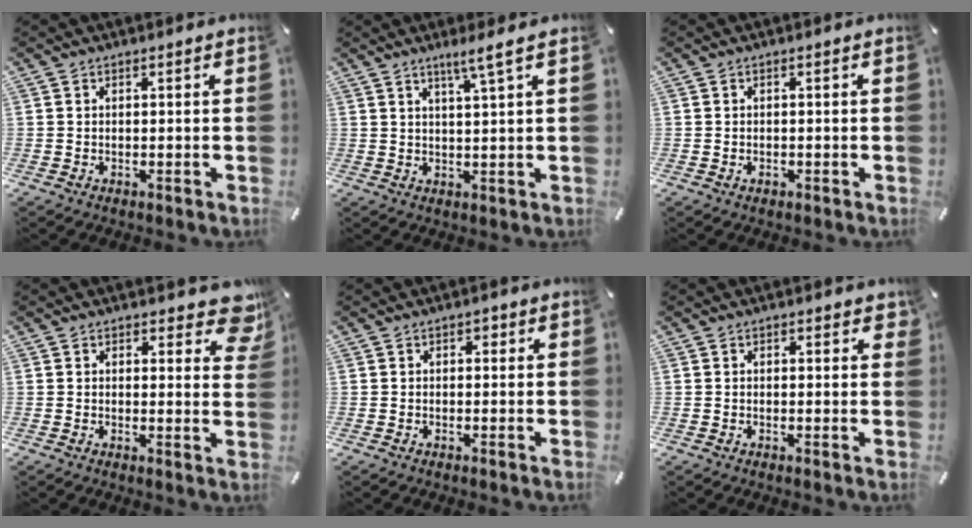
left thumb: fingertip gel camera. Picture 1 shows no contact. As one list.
[{"total": 4.6, "force": [2.9, -0.3, 3.5], "torque": [-0.074, -0.006, 0.048]}, {"total": 0.7, "force": [-0.3, 0.5, 0.4], "torque": [-0.008, 0.001, -0.006]}, {"total": 7.2, "force": [4.6, 3.6, 4.3], "torque": [-0.035, -0.031, 0.077]}, {"total": 1.1, "force": [0.2, 0.9, 0.5], "torque": [-0.003, 0.005, 0.001]}, {"total": 1.3, "force": [0.7, 0.8, 0.7], "torque": [0.001, -0.002, 0.009]}]